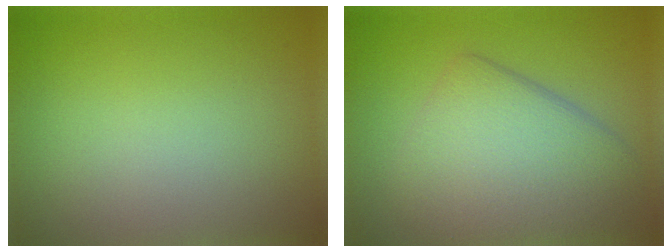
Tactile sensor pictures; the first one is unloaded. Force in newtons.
{"total": 6.9, "press": 6.9, "slide": 0.3}